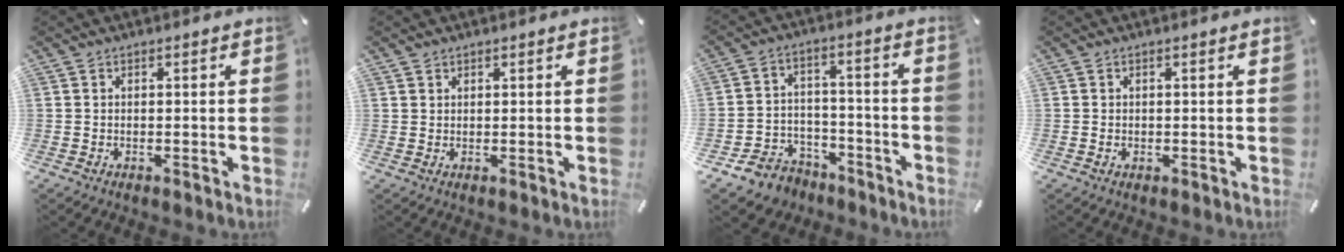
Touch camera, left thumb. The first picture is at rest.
{"total": 1.1, "force": [0.8, 0.7, -0.3], "torque": [0.007, 0.002, 0.015]}
{"total": 8.0, "force": [-5.8, 5.3, 1.3], "torque": [-0.022, 0.041, -0.108]}
{"total": 1.0, "force": [-0.2, 0.5, 0.8], "torque": [-0.015, 0.002, -0.004]}